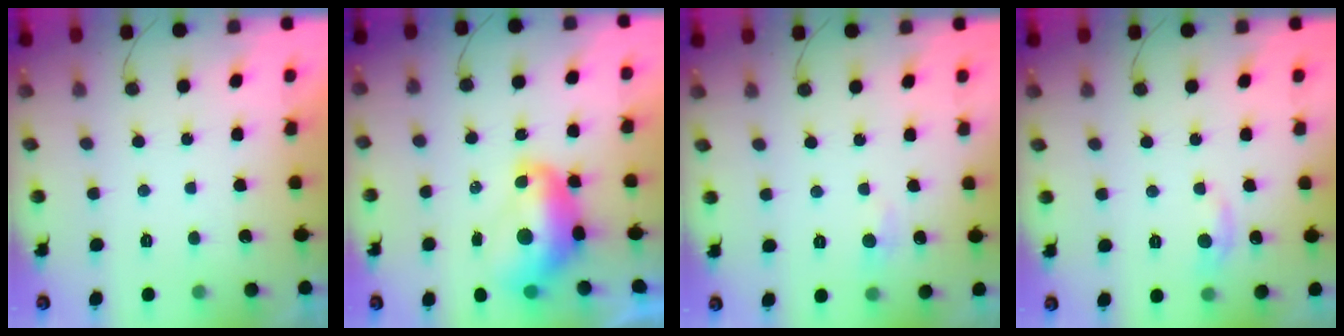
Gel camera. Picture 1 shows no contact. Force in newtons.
{"total": 11.4, "press": 11.3, "slide": 1.2}
{"total": 5.3, "press": 5.2, "slide": 0.7}
{"total": 6.6, "press": 6.6, "slide": 0.9}